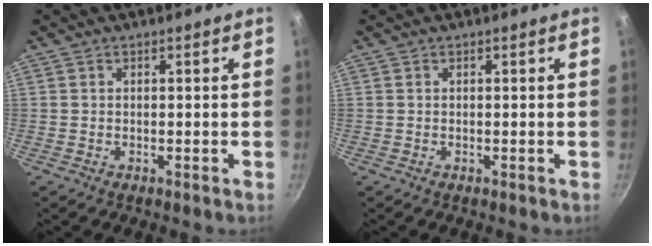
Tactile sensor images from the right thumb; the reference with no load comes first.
{"total": 0.0}